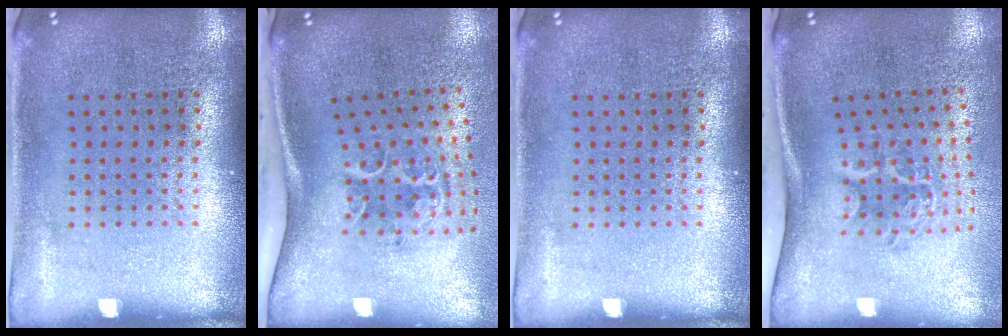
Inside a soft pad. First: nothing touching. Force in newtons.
{"total": 2.2, "press": 1.4, "slide": 1.7}
{"total": 0.0}
{"total": 2.1, "press": 1.4, "slide": 1.6}